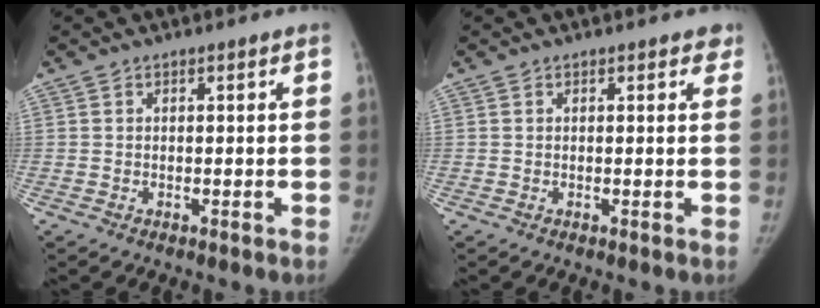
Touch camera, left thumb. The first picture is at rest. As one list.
[{"total": 1.5, "force": [1.0, 0.9, 0.6], "torque": [0.012, -0.002, 0.003]}]